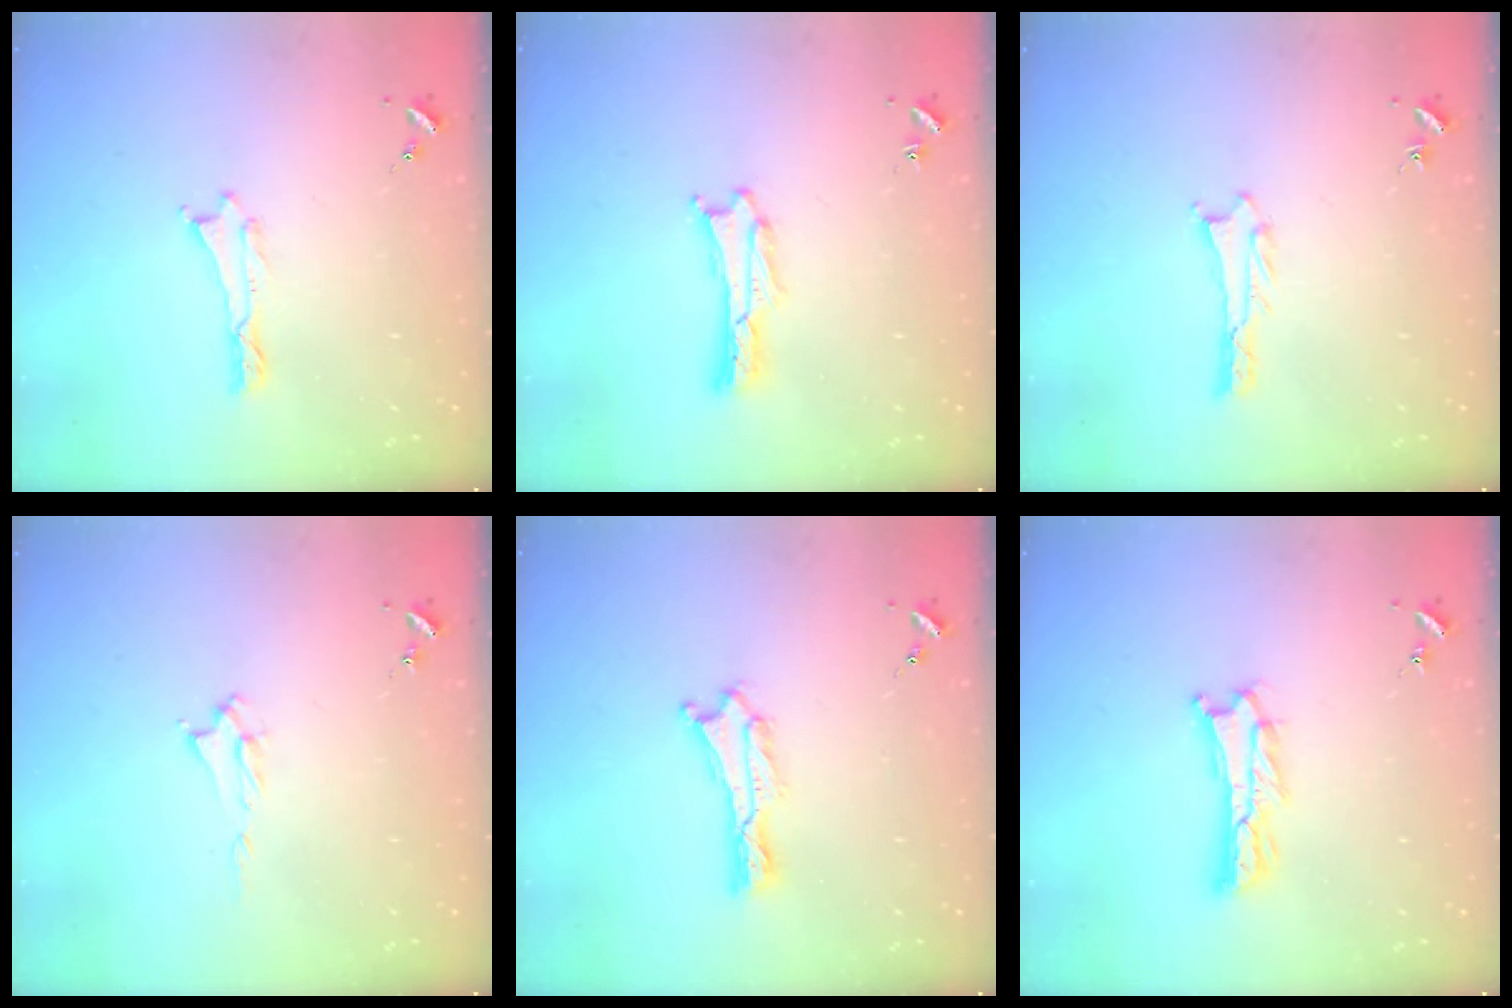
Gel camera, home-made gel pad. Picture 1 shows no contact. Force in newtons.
{"total": 1.5, "press": 1.4, "slide": 0.2}
{"total": 0.8, "press": 0.8, "slide": 0.1}
{"total": 2.0, "press": 2.0, "slide": 0.3}
{"total": 0.7, "press": 0.7, "slide": 0.2}
{"total": 3.0, "press": 2.9, "slide": 0.4}